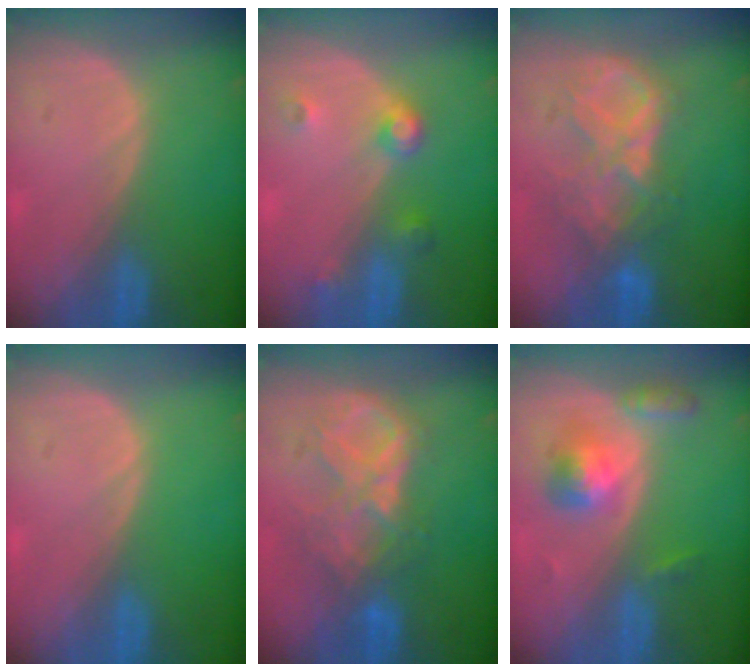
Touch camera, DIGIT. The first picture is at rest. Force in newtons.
{"total": 3.8, "press": 3.5, "slide": 1.5}
{"total": 8.6, "press": 7.7, "slide": 3.8}
{"total": 0.0}
{"total": 8.6, "press": 7.7, "slide": 3.8}
{"total": 5.3, "press": 5.0, "slide": 1.7}